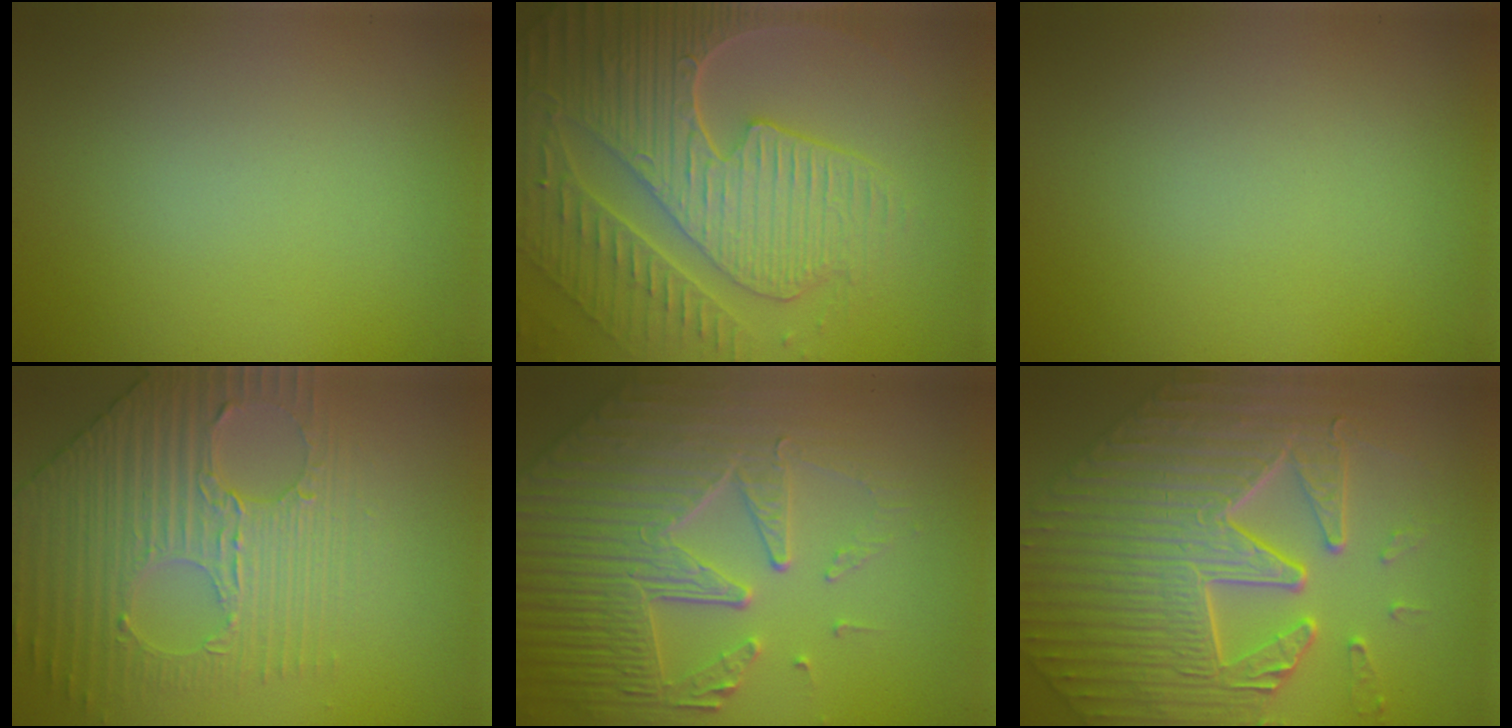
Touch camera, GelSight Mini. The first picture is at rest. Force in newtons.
{"total": 8.8, "press": 6.4, "slide": 6.1}
{"total": 0.0}
{"total": 4.5, "press": 4.4, "slide": 1.0}
{"total": 7.8, "press": 5.9, "slide": 5.1}
{"total": 9.4, "press": 7.4, "slide": 5.9}